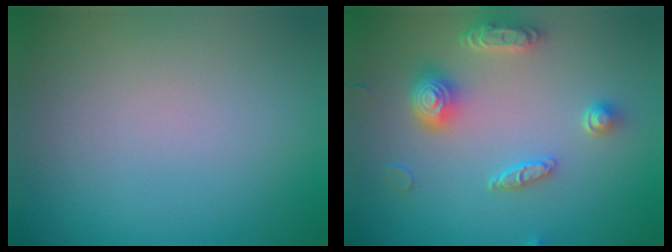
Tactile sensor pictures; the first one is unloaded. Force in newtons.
{"total": 4.9, "press": 4.0, "slide": 2.8}